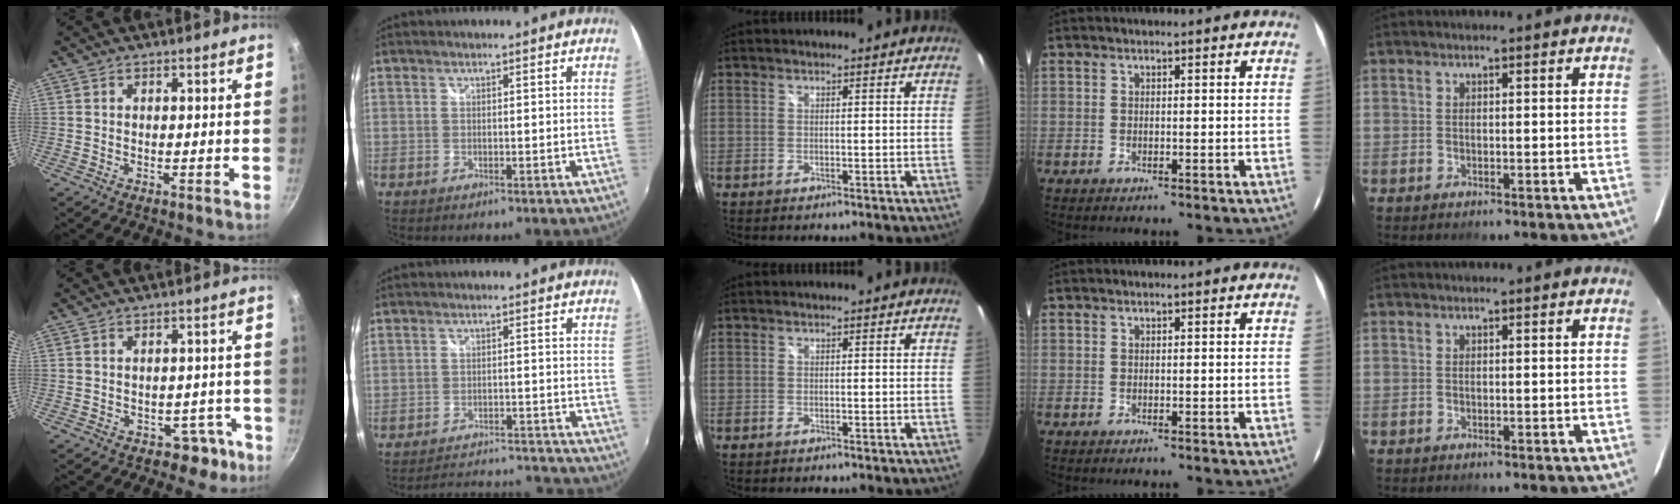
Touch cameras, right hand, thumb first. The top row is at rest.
{"thumb": {"total": 4.6, "force": [-2.5, 3.6, 1.4], "torque": [0.025, 0.043, -0.010]}, "index": {"total": 13.7, "force": [-12.9, 3.6, 2.5], "torque": [-0.056, 0.033, -0.161]}}